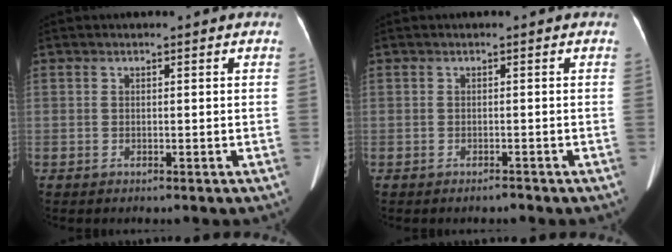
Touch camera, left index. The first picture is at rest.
{"total": 0.7, "force": [-0.6, 0.1, 0.2], "torque": [-0.005, -0.001, -0.010]}